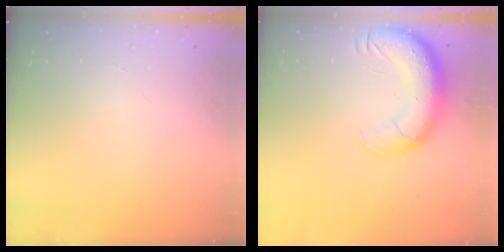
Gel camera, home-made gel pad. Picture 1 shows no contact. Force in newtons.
{"total": 13.5, "press": 13.1, "slide": 3.3}